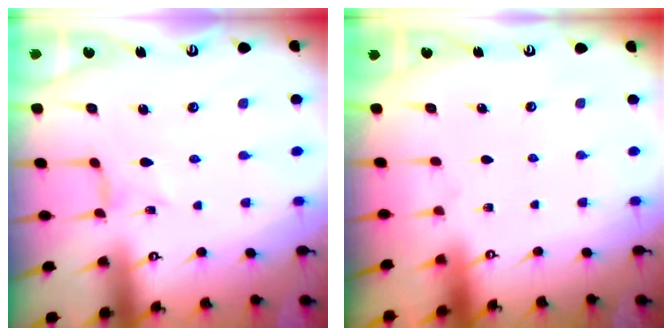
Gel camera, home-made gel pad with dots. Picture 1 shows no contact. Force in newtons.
{"total": 0.0}